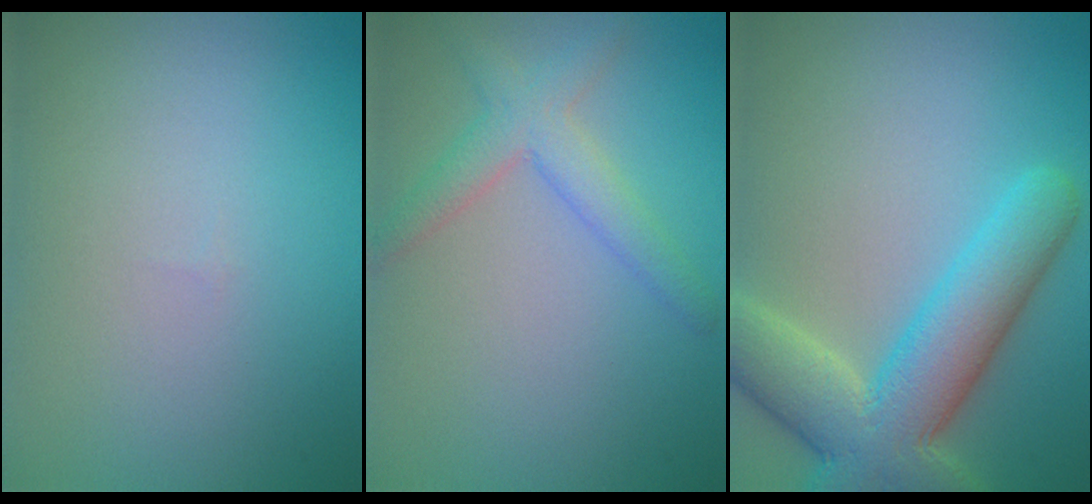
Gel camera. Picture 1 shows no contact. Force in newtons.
{"total": 3.1, "press": 3.1, "slide": 0.2}
{"total": 8.7, "press": 8.7, "slide": 0.6}